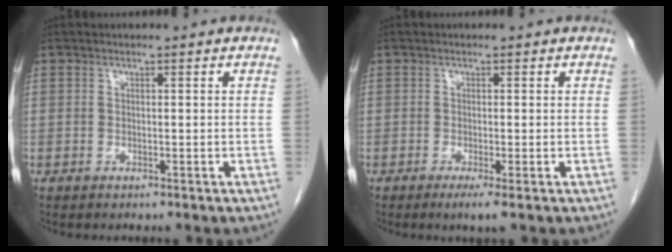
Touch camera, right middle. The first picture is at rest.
{"total": 2.0, "force": [-1.1, -0.1, 1.8], "torque": [-0.026, -0.007, -0.017]}